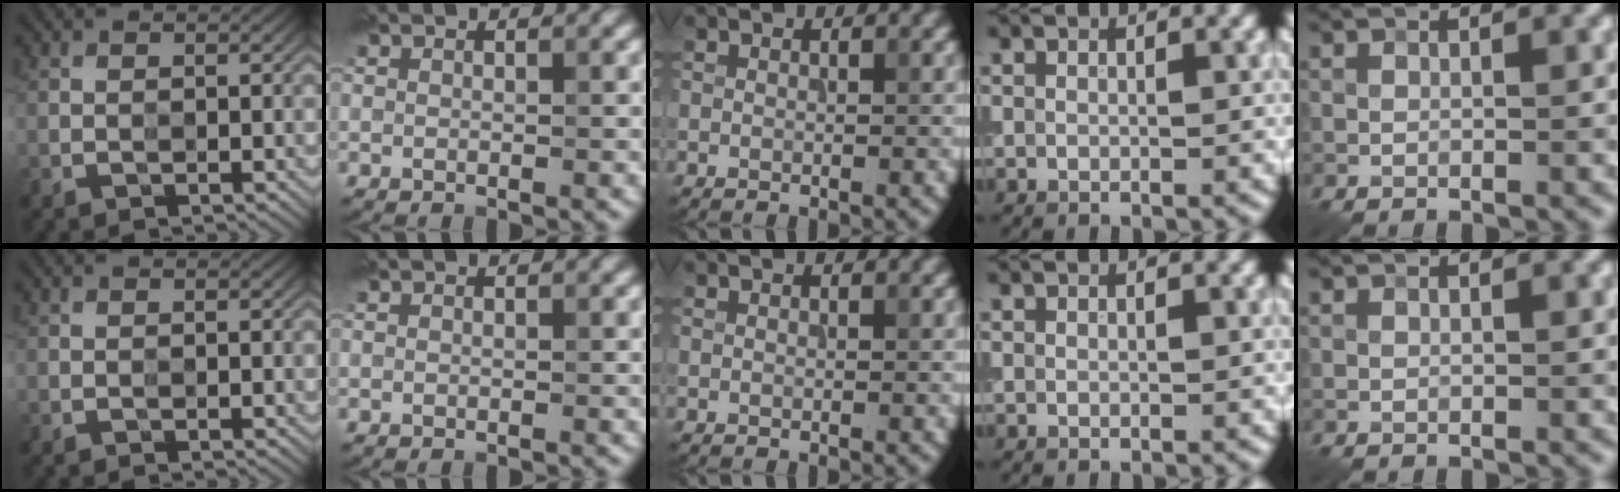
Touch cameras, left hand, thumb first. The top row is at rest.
{}